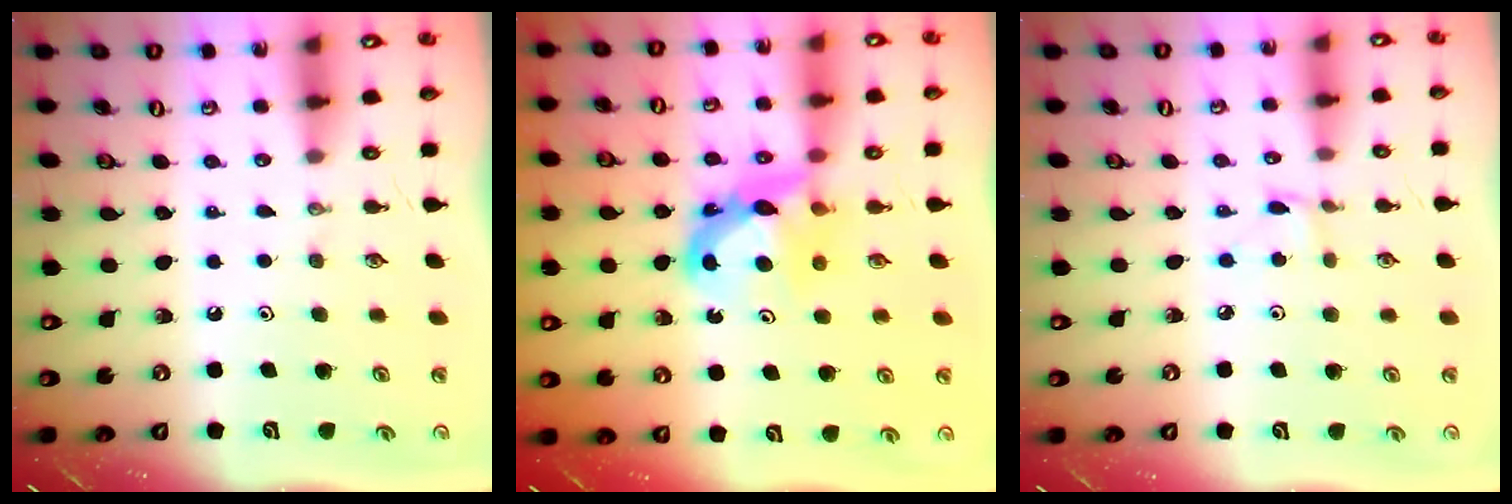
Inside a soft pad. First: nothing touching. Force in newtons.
{"total": 8.8, "press": 8.8, "slide": 0.6}
{"total": 1.7, "press": 1.7, "slide": 0.1}